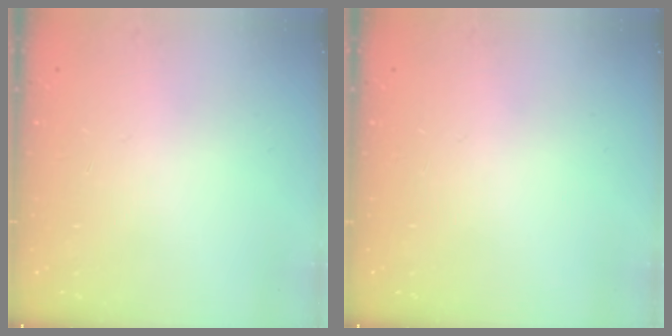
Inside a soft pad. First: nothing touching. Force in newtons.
{"total": 0.0}